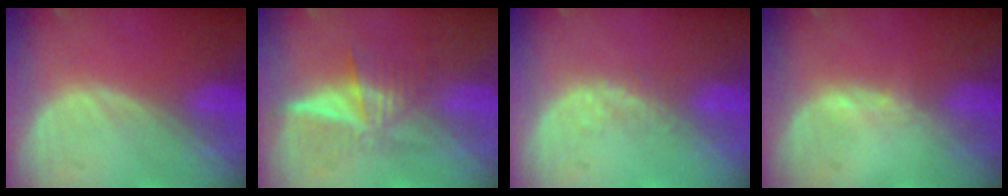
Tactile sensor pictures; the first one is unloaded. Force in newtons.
{"total": 6.3, "press": 5.3, "slide": 3.4}
{"total": 2.2, "press": 1.6, "slide": 1.5}
{"total": 0.7, "press": 0.7, "slide": 0.2}